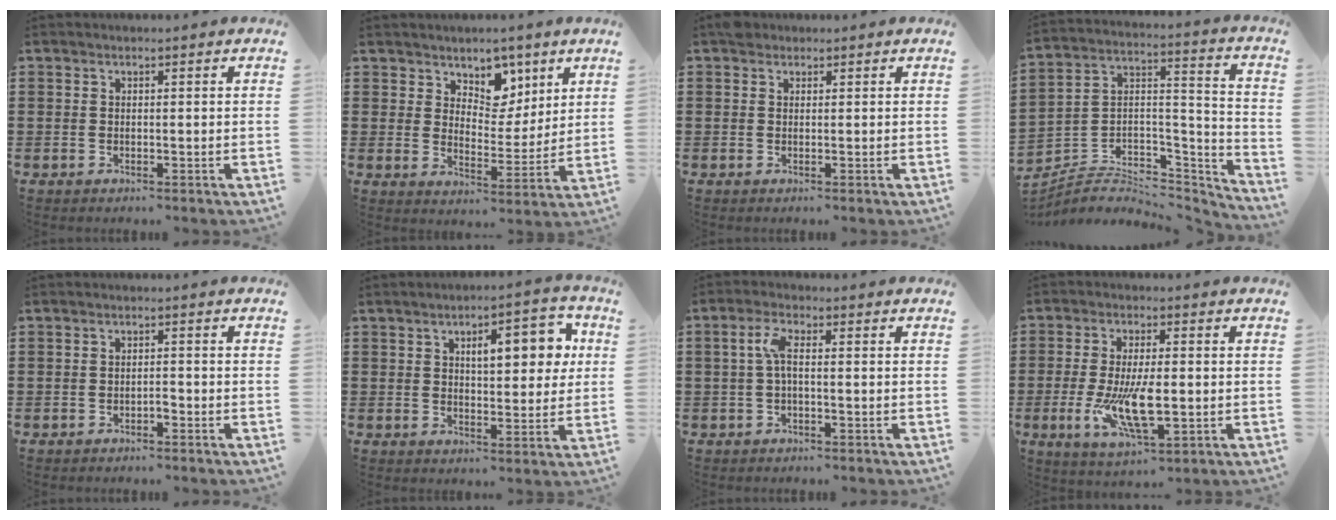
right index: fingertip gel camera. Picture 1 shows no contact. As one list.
[{"total": 5.8, "force": [4.3, 3.8, 0.6], "torque": [-0.030, -0.023, 0.074]}, {"total": 1.2, "force": [0.9, 0.8, 0.2], "torque": [-0.008, 0.003, 0.018]}, {"total": 4.4, "force": [-3.3, 2.6, 1.2], "torque": [-0.033, -0.009, -0.068]}, {"total": 1.2, "force": [-0.8, 0.3, 0.8], "torque": [-0.020, -0.003, -0.014]}, {"total": 8.4, "force": [2.5, 3.5, 7.2], "torque": [-0.105, -0.003, 0.032]}, {"total": 3.5, "force": [-0.1, 1.0, 3.4], "torque": [-0.073, 0.003, -0.006]}, {"total": 10.7, "force": [-1.8, 3.9, 9.8], "torque": [-0.201, -0.025, -0.031]}]